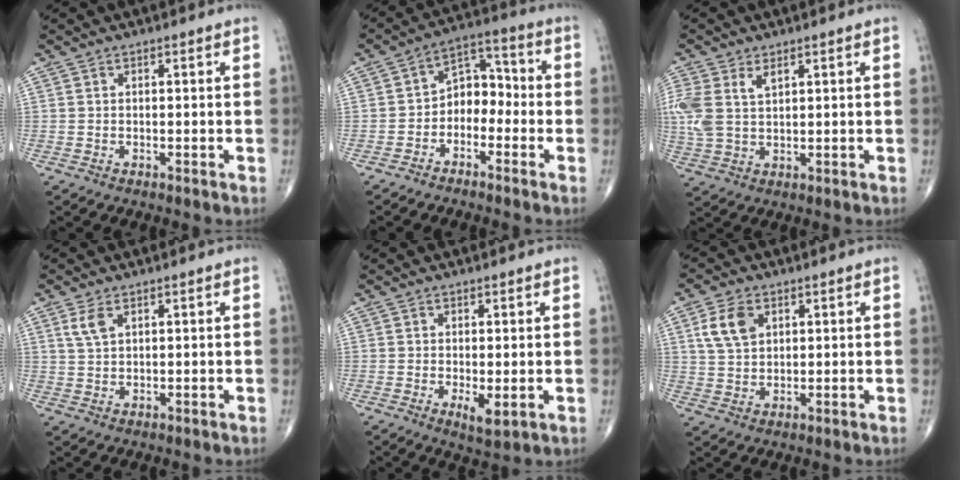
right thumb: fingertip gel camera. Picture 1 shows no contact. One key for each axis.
{"total": 7.6, "fx": -2.4, "fy": 5.5, "fz": 4.7, "tx": -0.044, "ty": 0.046, "tz": -0.057}
{"total": 8.4, "fx": 2.8, "fy": 5.0, "fz": 6.2, "tx": -0.153, "ty": 0.007, "tz": 0.063}
{"total": 3.2, "fx": 1.6, "fy": 1.6, "fz": 2.2, "tx": -0.046, "ty": 0.001, "tz": 0.039}
{"total": 3.3, "fx": -0.5, "fy": 1.1, "fz": 3.1, "tx": -0.050, "ty": -0.011, "tz": -0.005}
{"total": 6.7, "fx": 2.6, "fy": 4.4, "fz": 4.4, "tx": -0.075, "ty": -0.006, "tz": 0.052}